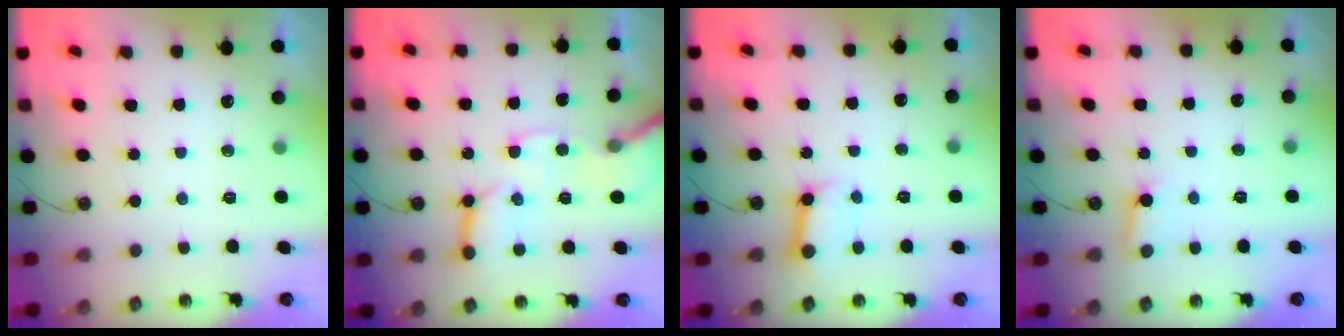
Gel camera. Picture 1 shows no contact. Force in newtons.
{"total": 15.0, "press": 14.9, "slide": 2.1}
{"total": 7.9, "press": 7.8, "slide": 0.9}
{"total": 2.9, "press": 2.9, "slide": 0.2}